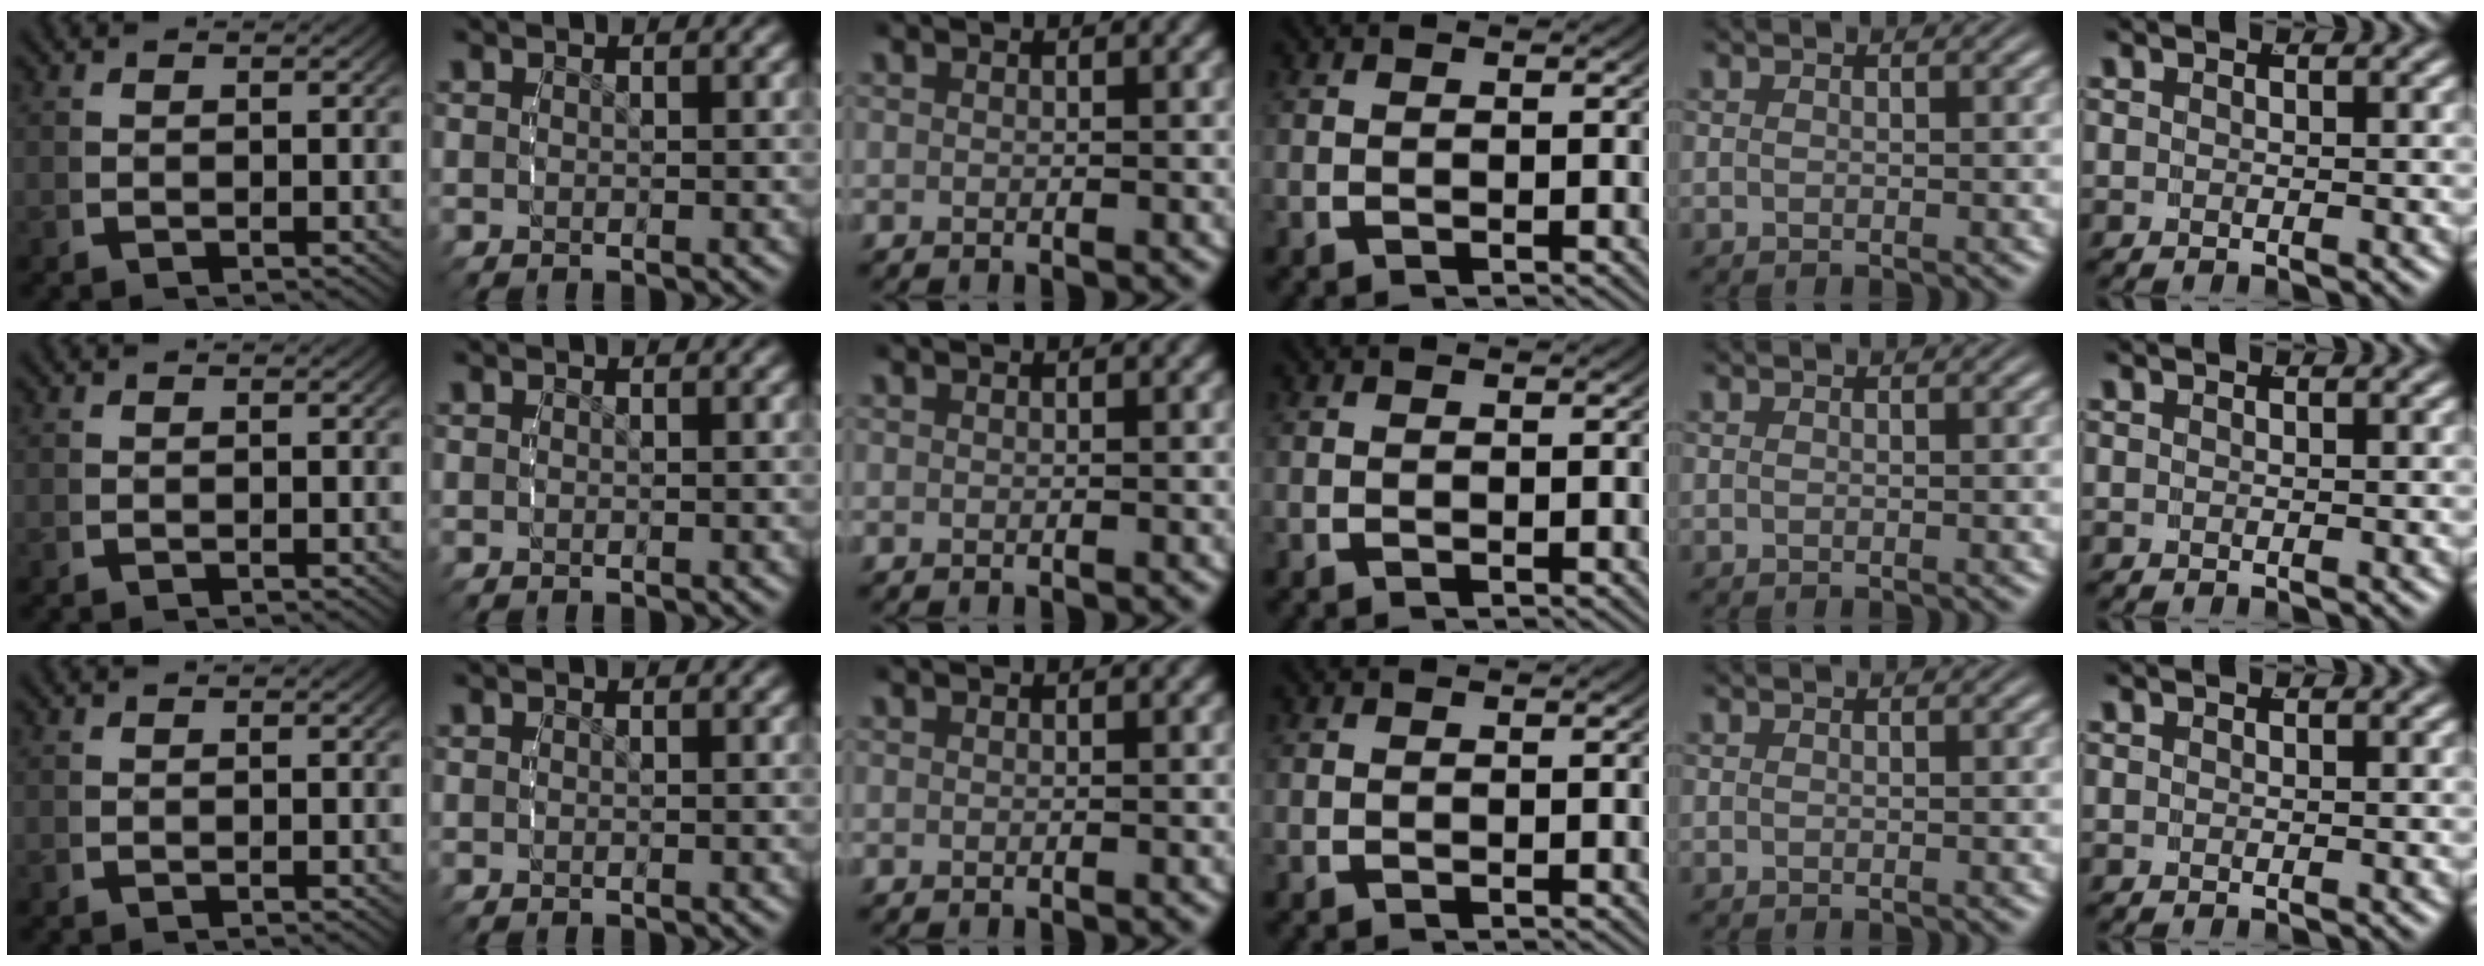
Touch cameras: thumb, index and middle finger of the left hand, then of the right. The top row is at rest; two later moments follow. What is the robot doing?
{"motion": "reach", "object": "napkin"}